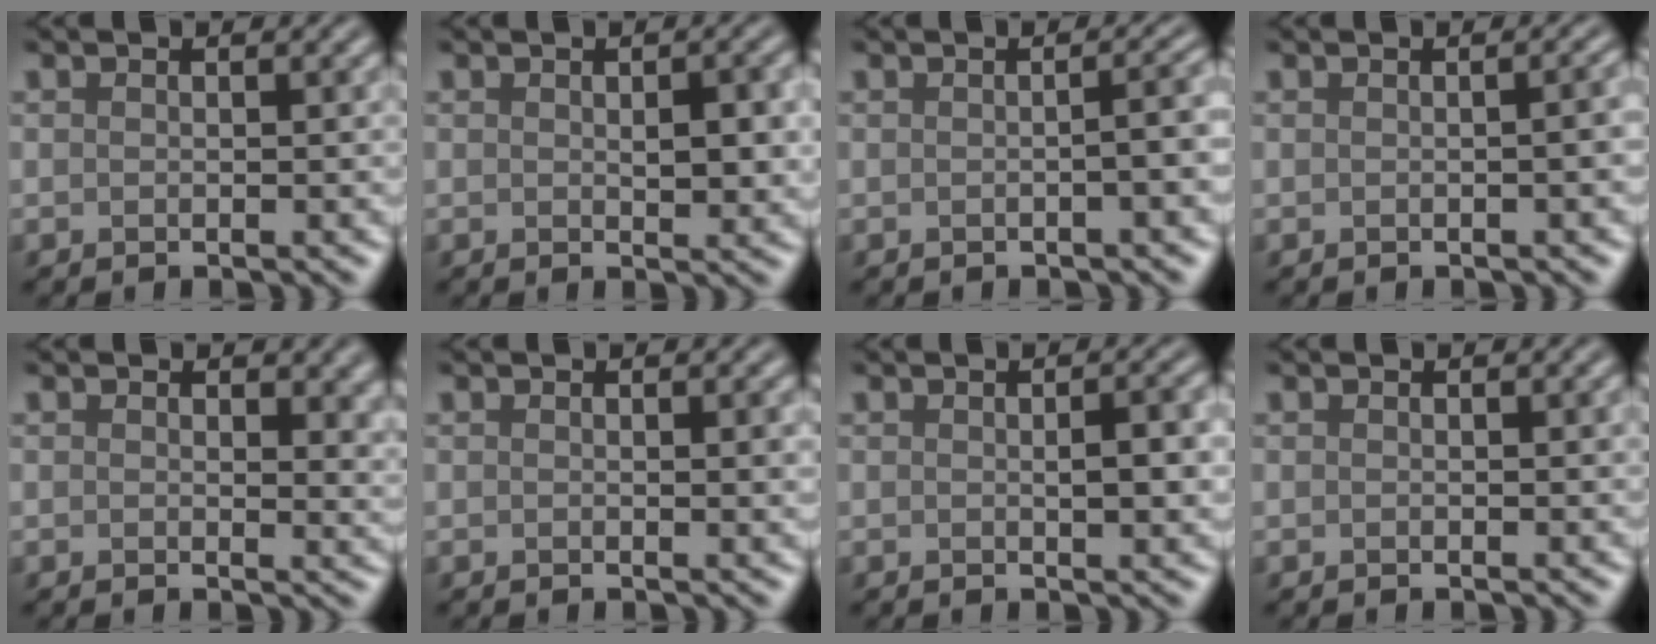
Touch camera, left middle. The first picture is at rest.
{"total": 2.8, "force": [0.2, 1.2, 2.5], "torque": [-0.035, -0.003, 0.006]}
{"total": 2.7, "force": [-0.2, 1.0, 2.5], "torque": [-0.013, 0.011, -0.005]}
{"total": 2.4, "force": [-0.1, 1.0, 2.1], "torque": [-0.009, 0.006, 0.002]}
{"total": 2.9, "force": [1.1, 1.7, 2.1], "torque": [-0.020, -0.008, 0.013]}
{"total": 0.8, "force": [0.3, 0.1, 0.8], "torque": [-0.007, -0.002, 0.004]}
{"total": 2.6, "force": [0.1, 0.6, 2.5], "torque": [-0.036, 0.000, 0.002]}
{"total": 0.0}